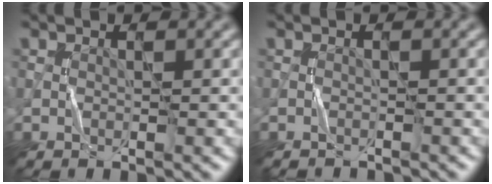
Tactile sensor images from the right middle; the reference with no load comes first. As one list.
[{"total": 1.2, "force": [-1.2, 0.1, -0.1], "torque": [0.007, -0.004, -0.020]}]